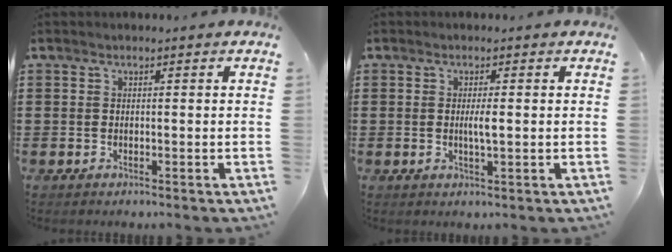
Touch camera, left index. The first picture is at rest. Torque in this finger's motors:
{"motor_torque": [0.61, 0.25, 0.19, 0.05]}